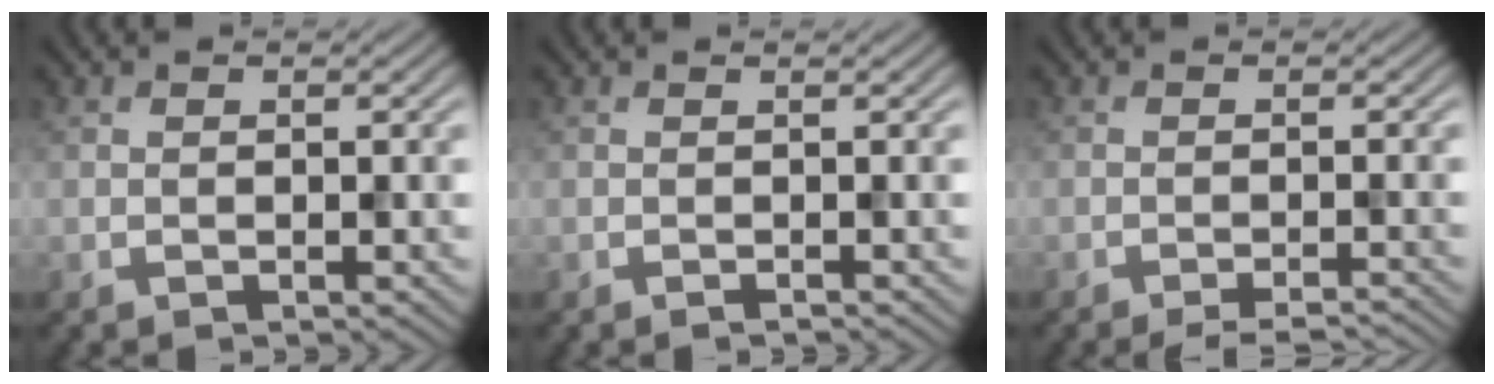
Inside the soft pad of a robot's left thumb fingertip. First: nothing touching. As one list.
[{"total": 0.5, "force": [-0.3, -0.1, 0.4], "torque": [-0.009, 0.000, -0.006]}, {"total": 3.2, "force": [-2.6, 0.3, 1.8], "torque": [-0.030, 0.006, -0.047]}]